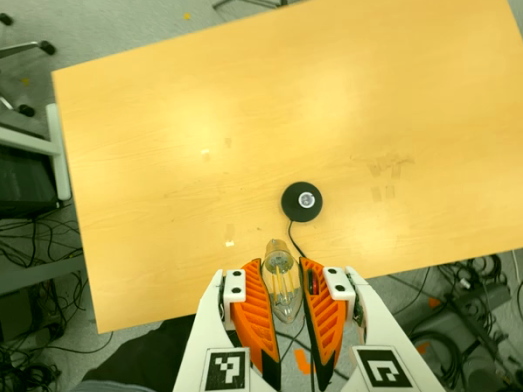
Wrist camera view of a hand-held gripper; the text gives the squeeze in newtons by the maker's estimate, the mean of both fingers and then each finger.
{"total": 20.9, "left": 25.8, "right": 16.0}